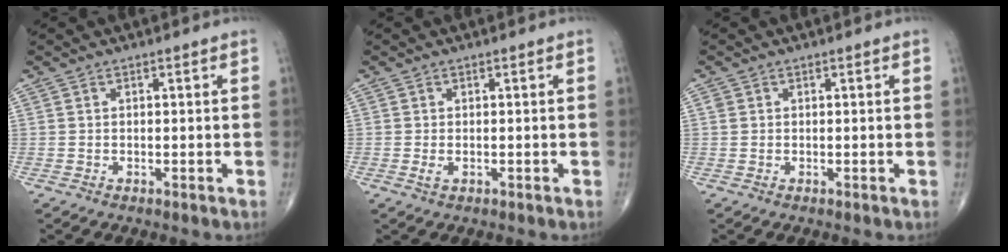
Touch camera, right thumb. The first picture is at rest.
{"total": 1.2, "force": [-0.3, 0.6, 1.0], "torque": [-0.023, -0.004, -0.005]}
{"total": 0.9, "force": [0.3, 0.8, 0.3], "torque": [-0.001, 0.002, 0.005]}